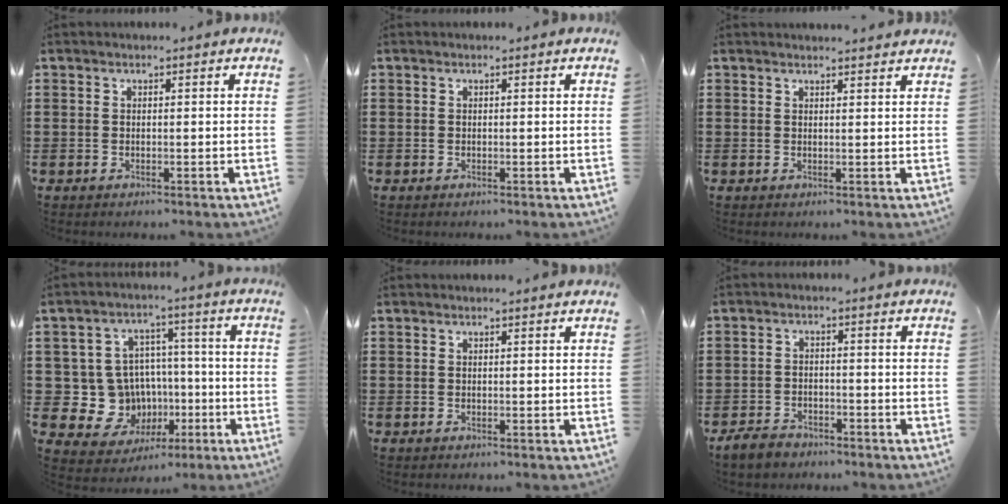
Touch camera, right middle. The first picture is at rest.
{"total": 0.0}
{"total": 1.5, "force": [1.5, -0.1, 0.0], "torque": [0.004, -0.004, 0.027]}
{"total": 9.7, "force": [-1.3, 9.2, 2.6], "torque": [-0.063, 0.000, -0.011]}
{"total": 0.0}
{"total": 3.0, "force": [-2.7, 1.2, 0.5], "torque": [-0.020, 0.004, -0.057]}